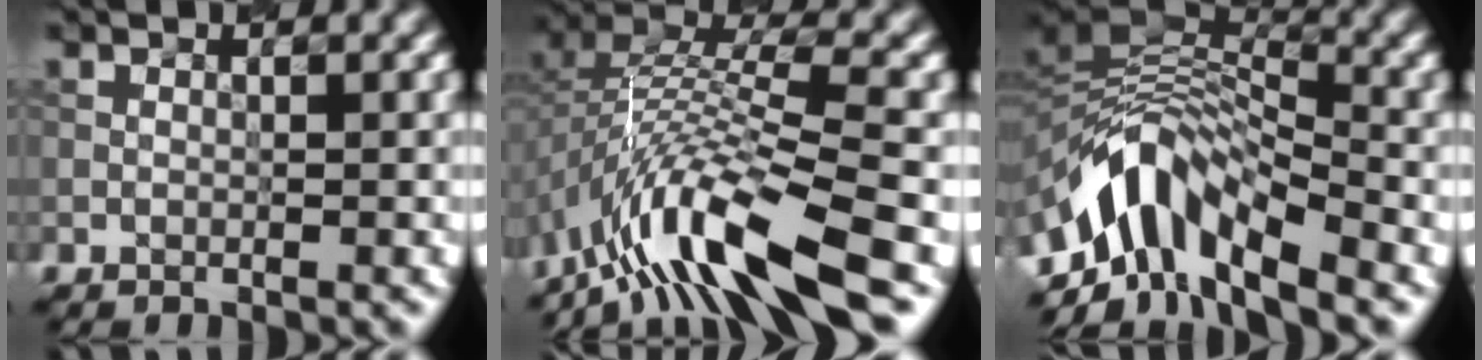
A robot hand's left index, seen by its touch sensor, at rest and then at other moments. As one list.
[{"total": 11.5, "force": [-6.7, 3.2, 8.7], "torque": [-0.165, 0.013, -0.124]}, {"total": 9.4, "force": [-5.1, 3.9, 6.9], "torque": [-0.106, 0.020, -0.104]}]